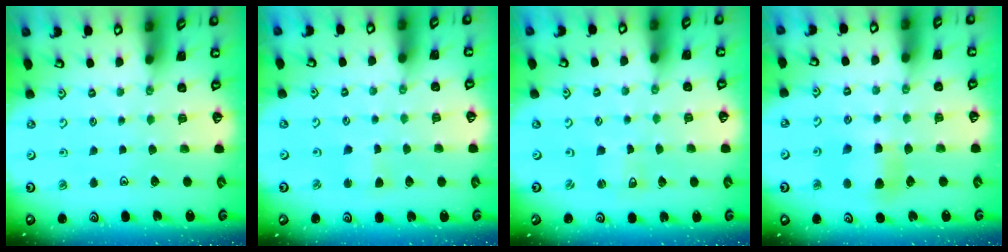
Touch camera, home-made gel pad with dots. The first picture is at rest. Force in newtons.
{"total": 2.5, "press": 2.5, "slide": 0.3}
{"total": 2.7, "press": 2.7, "slide": 0.3}
{"total": 6.5, "press": 6.5, "slide": 0.6}